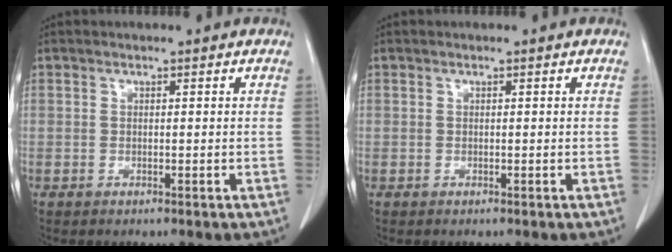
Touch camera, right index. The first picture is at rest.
{"total": 0.0}